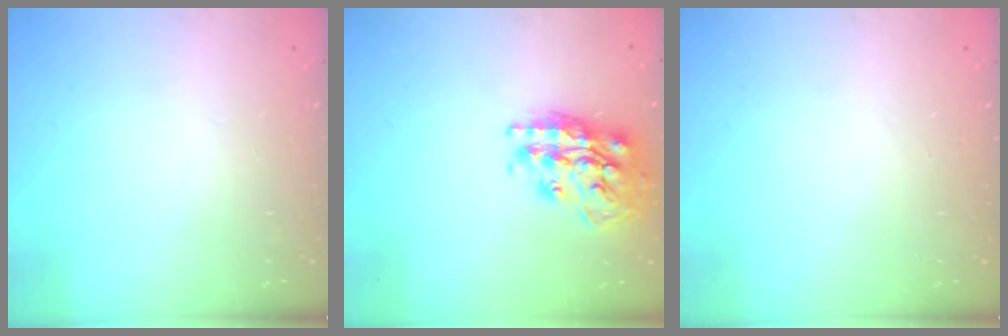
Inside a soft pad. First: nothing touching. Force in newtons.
{"total": 19.6, "press": 19.5, "slide": 1.7}
{"total": 0.0}